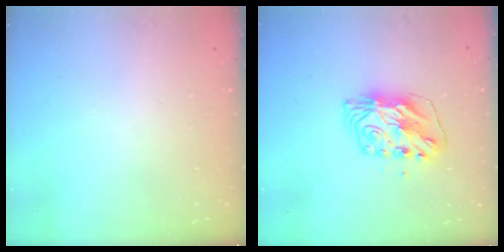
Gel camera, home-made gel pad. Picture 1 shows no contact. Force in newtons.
{"total": 8.4, "press": 8.4, "slide": 0.8}